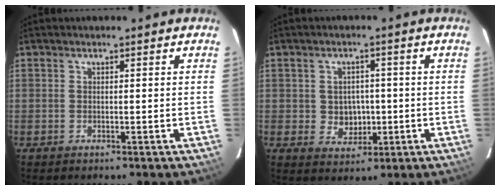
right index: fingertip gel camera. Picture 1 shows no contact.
{"total": 4.8, "force": [-0.3, 4.4, 1.8], "torque": [-0.038, 0.010, 0.007]}